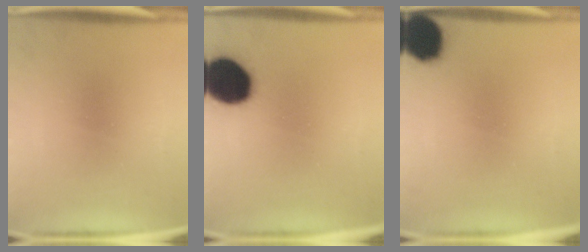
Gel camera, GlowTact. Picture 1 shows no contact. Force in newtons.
{"total": 18.3}
{"total": 13.2}